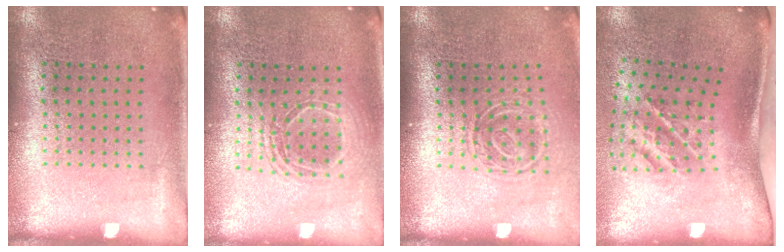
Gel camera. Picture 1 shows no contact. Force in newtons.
{"total": 1.7, "press": 1.4, "slide": 0.9}
{"total": 1.7, "press": 1.2, "slide": 1.1}
{"total": 2.3, "press": 1.4, "slide": 1.8}